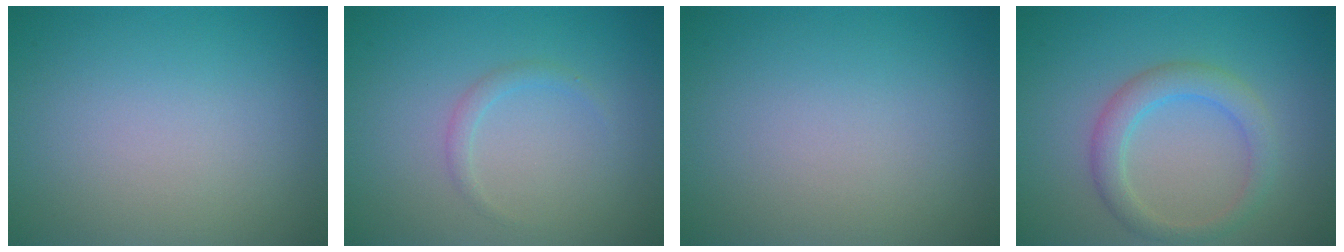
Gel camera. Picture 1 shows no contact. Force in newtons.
{"total": 1.0, "press": 1.0, "slide": 0.0}
{"total": 0.0}
{"total": 3.1, "press": 3.1, "slide": 0.1}